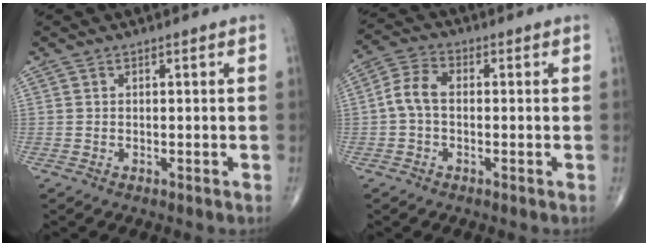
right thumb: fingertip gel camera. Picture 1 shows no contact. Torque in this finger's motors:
{"motor_torque": [0.06, 0.06, 0.31, -0.30, 0.06]}